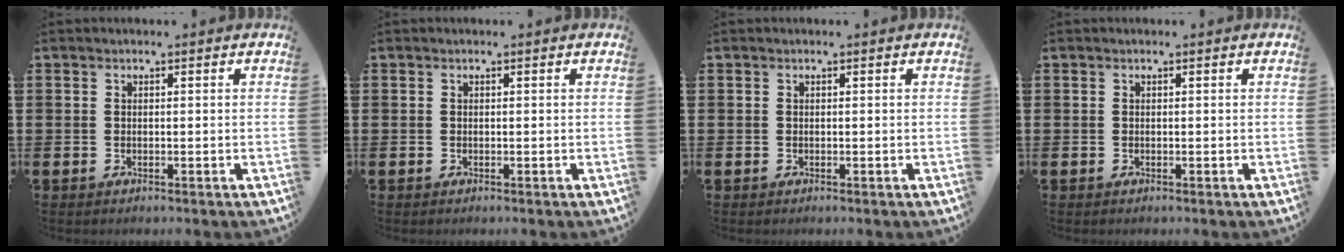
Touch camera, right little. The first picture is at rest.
{"total": 0.0}
{"total": 0.0}
{"total": 0.0}